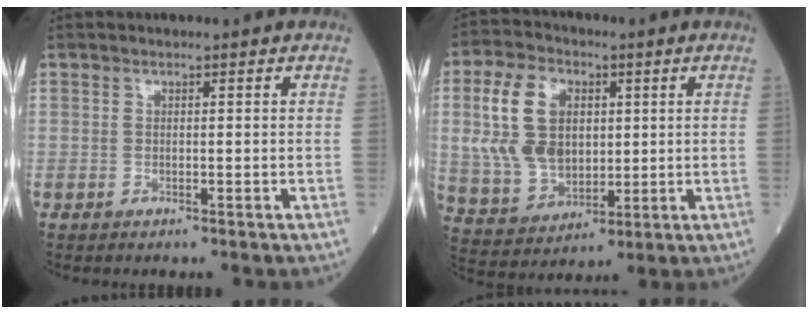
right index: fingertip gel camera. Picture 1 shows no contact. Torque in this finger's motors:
{"motor_torque": [1.74, 0.40, 0.31, 0.15]}